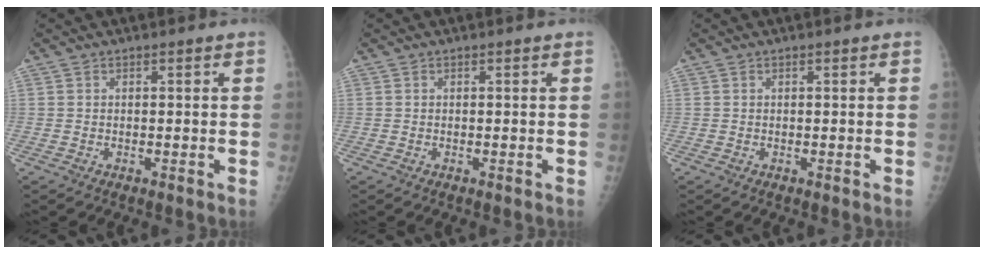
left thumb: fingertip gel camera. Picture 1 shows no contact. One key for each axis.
{"total": 0.0}
{"total": 0.0}